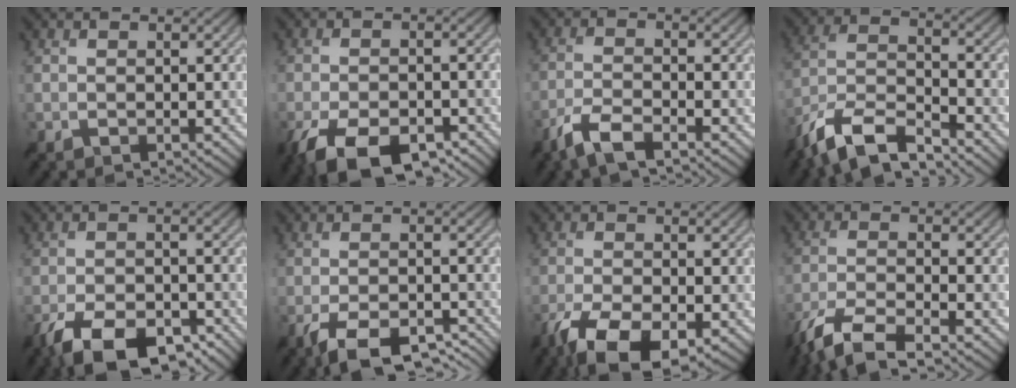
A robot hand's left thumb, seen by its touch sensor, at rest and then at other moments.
{"total": 10.8, "force": [-6.9, 4.2, 7.1], "torque": [-0.134, -0.009, -0.119]}
{"total": 5.0, "force": [-3.4, 1.0, 3.5], "torque": [-0.076, -0.002, -0.079]}
{"total": 11.6, "force": [-9.0, 3.1, 6.7], "torque": [-0.143, -0.004, -0.182]}
{"total": 11.1, "force": [-7.5, 4.1, 7.0], "torque": [-0.127, -0.006, -0.135]}
{"total": 9.5, "force": [-6.4, 2.8, 6.4], "torque": [-0.114, -0.001, -0.106]}
{"total": 10.7, "force": [-6.5, 3.6, 7.7], "torque": [-0.158, -0.018, -0.115]}
{"total": 8.0, "force": [-5.7, 1.9, 5.2], "torque": [-0.117, -0.011, -0.122]}